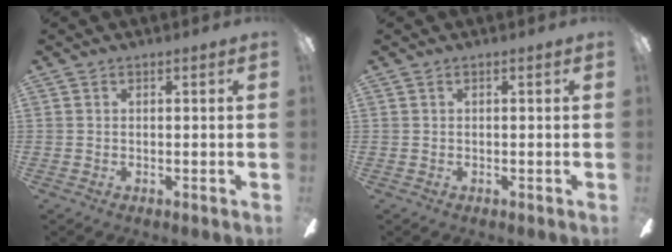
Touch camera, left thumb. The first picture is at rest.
{"total": 0.0}